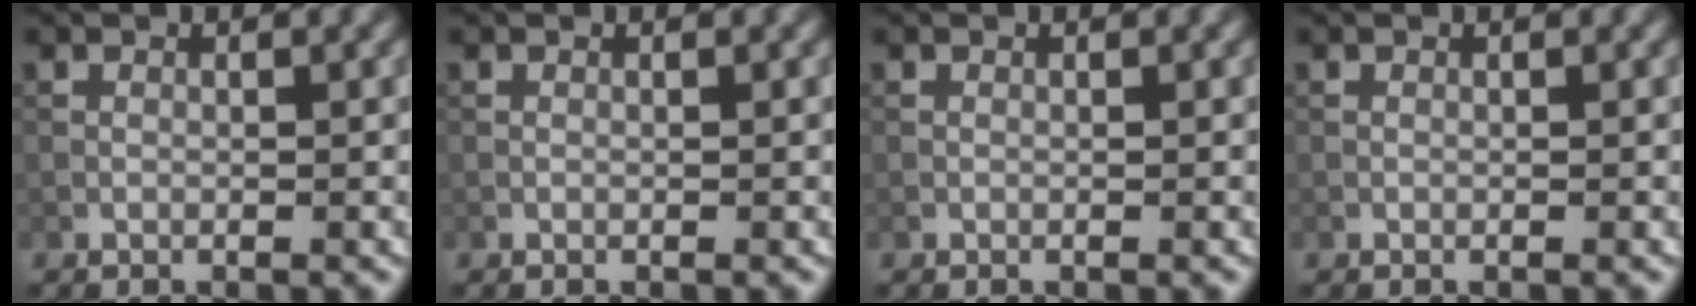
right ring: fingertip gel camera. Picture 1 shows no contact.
{"total": 0.0}
{"total": 0.0}
{"total": 0.0}